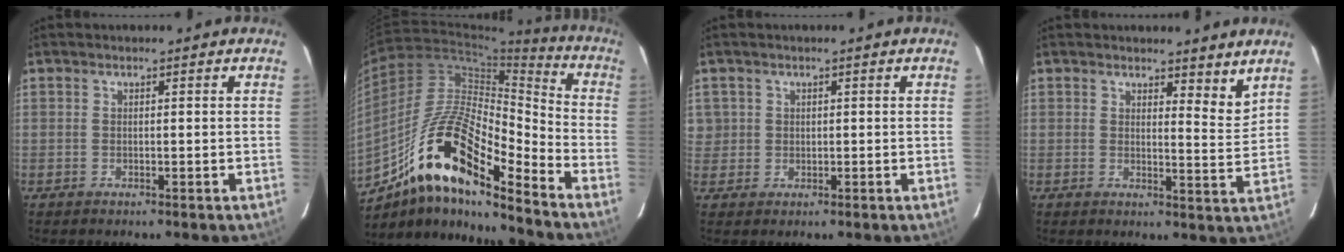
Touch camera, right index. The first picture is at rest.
{"total": 17.5, "force": [-10.7, 4.3, 13.1], "torque": [-0.243, 0.030, -0.181]}
{"total": 2.4, "force": [0.7, 2.3, -0.1], "torque": [0.018, 0.005, 0.009]}
{"total": 4.5, "force": [3.9, 1.2, 2.1], "torque": [-0.021, -0.025, 0.044]}